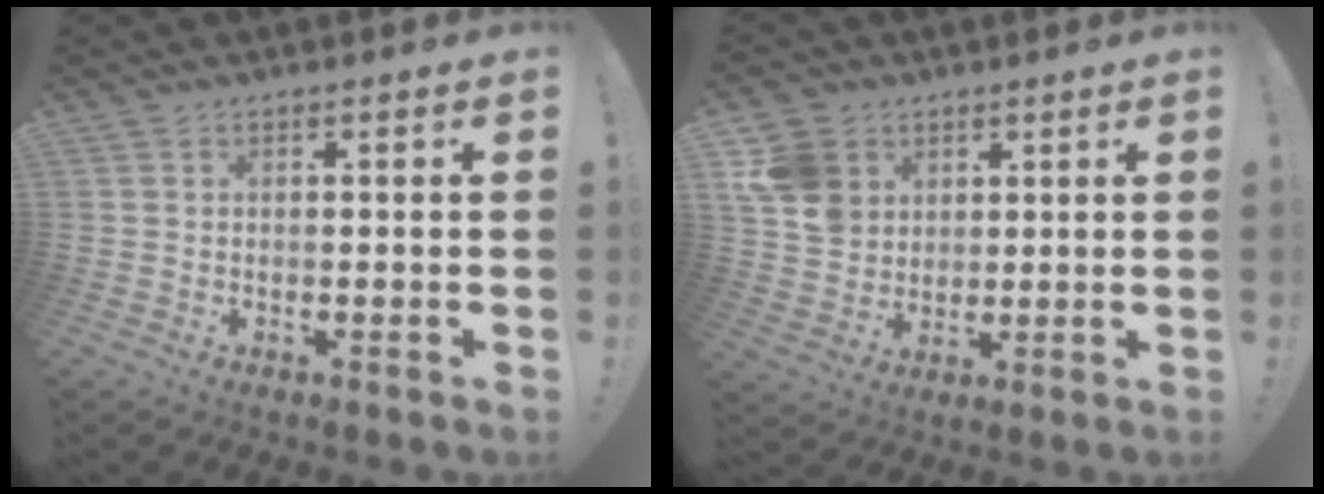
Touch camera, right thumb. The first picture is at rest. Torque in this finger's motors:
{"motor_torque": [0.89, 2.23, 0.82, 0.24, 0.04]}